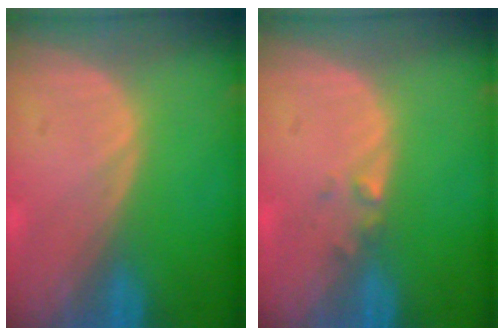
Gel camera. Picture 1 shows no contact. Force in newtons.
{"total": 1.3, "press": 1.0, "slide": 0.8}